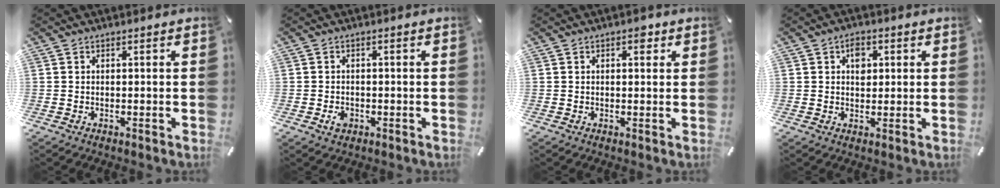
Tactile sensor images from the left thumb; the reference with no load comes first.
{"total": 2.1, "force": [-0.8, 1.6, 1.0], "torque": [-0.017, 0.005, -0.015]}
{"total": 2.5, "force": [0.9, 1.4, 1.8], "torque": [-0.015, -0.003, 0.010]}
{"total": 3.8, "force": [1.1, 2.8, 2.4], "torque": [-0.019, -0.004, 0.011]}